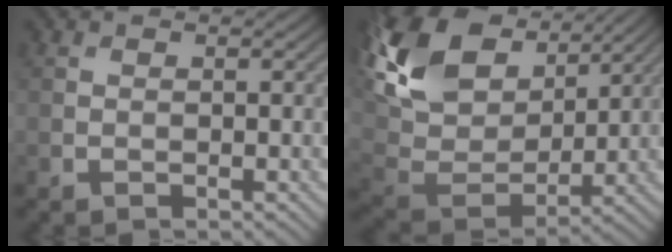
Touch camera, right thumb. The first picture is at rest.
{"total": 15.9, "force": [9.1, 8.8, 9.6], "torque": [-0.257, 0.041, 0.169]}